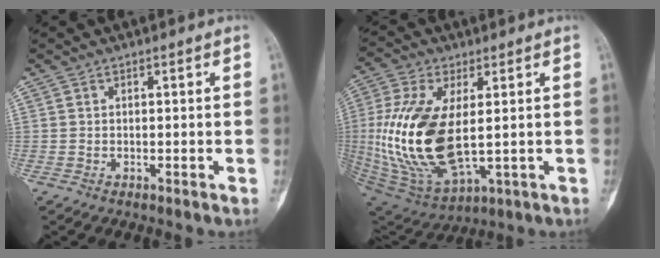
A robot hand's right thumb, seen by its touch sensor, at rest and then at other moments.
{"total": 21.2, "force": [0.3, 10.3, 18.5], "torque": [-0.394, -0.020, 0.025]}